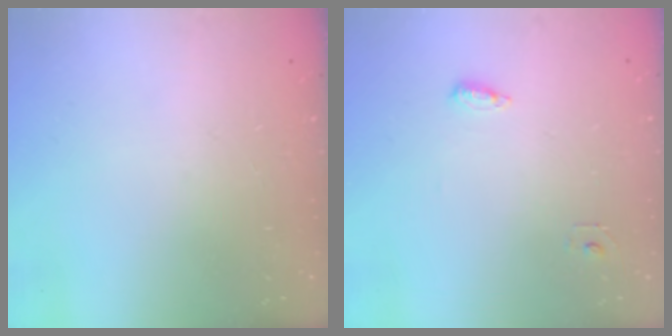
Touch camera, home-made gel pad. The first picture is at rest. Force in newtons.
{"total": 5.4, "press": 5.3, "slide": 1.2}